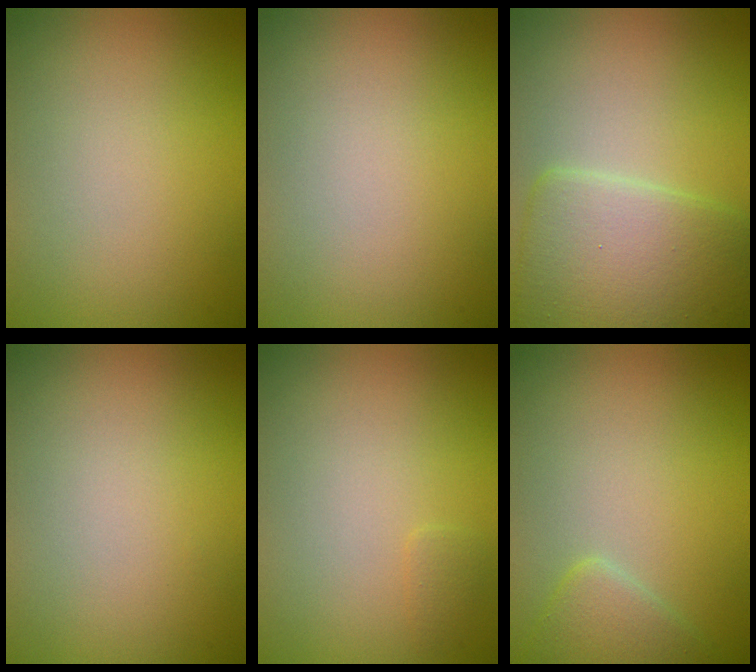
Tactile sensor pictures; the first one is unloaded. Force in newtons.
{"total": 0.0}
{"total": 6.2, "press": 6.2, "slide": 0.2}
{"total": 0.0}
{"total": 0.6, "press": 0.6, "slide": 0.0}
{"total": 2.3, "press": 2.3, "slide": 0.1}